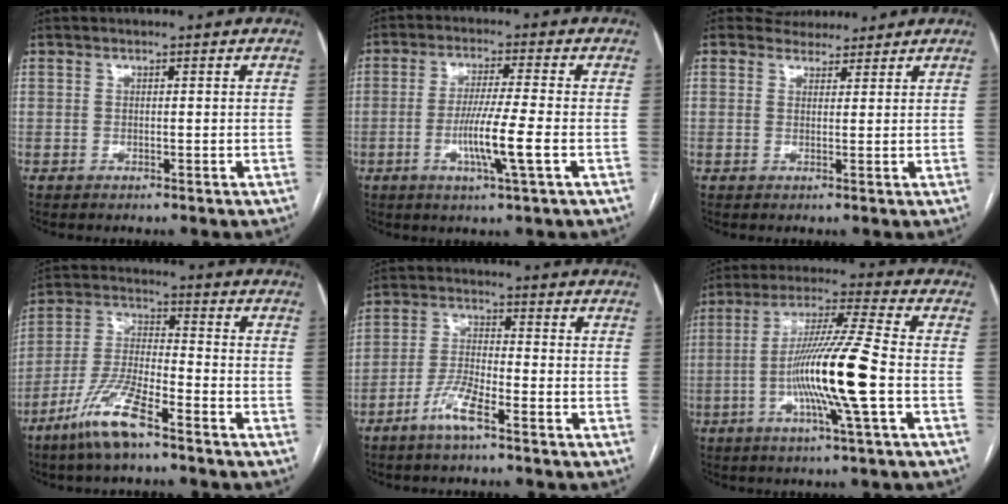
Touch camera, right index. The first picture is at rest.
{"total": 8.0, "force": [-2.3, -0.7, 7.6], "torque": [-0.143, -0.013, -0.045]}
{"total": 3.8, "force": [3.5, 1.6, 0.0], "torque": [-0.001, 0.015, 0.047]}
{"total": 10.3, "force": [-6.8, 1.6, 7.6], "torque": [-0.164, -0.015, -0.137]}
{"total": 5.7, "force": [-3.7, 1.0, 4.3], "torque": [-0.093, -0.001, -0.074]}
{"total": 14.1, "force": [-3.1, -1.1, 13.7], "torque": [-0.257, -0.006, -0.065]}